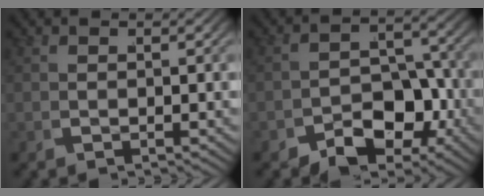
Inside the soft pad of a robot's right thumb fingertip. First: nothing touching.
{"total": 5.7, "force": [-3.4, 3.5, 3.0], "torque": [-0.045, -0.015, -0.058]}